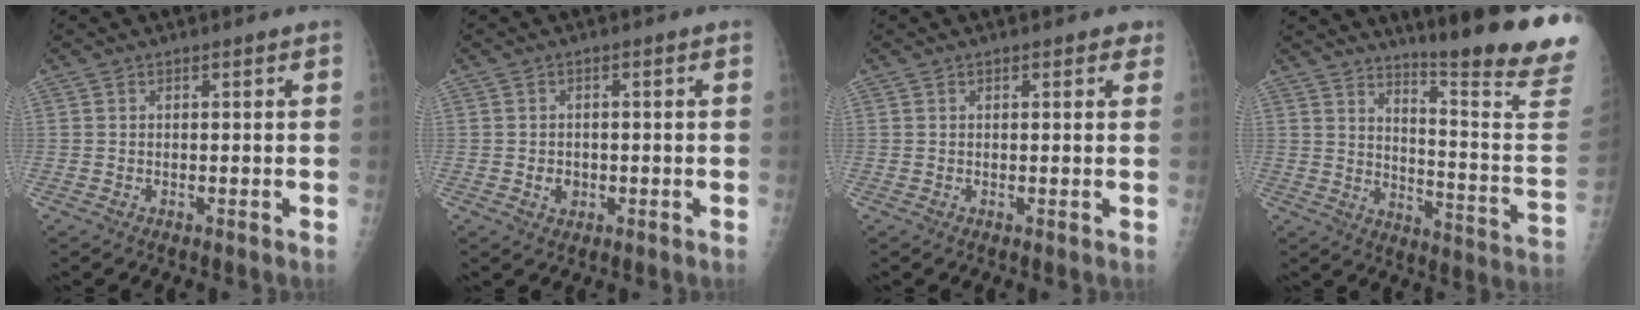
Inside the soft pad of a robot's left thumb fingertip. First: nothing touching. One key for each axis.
{"total": 2.5, "fx": -0.6, "fy": 2.1, "fz": 1.2, "tx": -0.008, "ty": 0.003, "tz": -0.005}
{"total": 1.9, "fx": 1.0, "fy": 1.0, "fz": 1.2, "tx": -0.003, "ty": -0.001, "tz": 0.009}
{"total": 22.5, "fx": 17.9, "fy": 0.0, "fz": 13.6, "tx": -0.172, "ty": -0.168, "tz": 0.239}